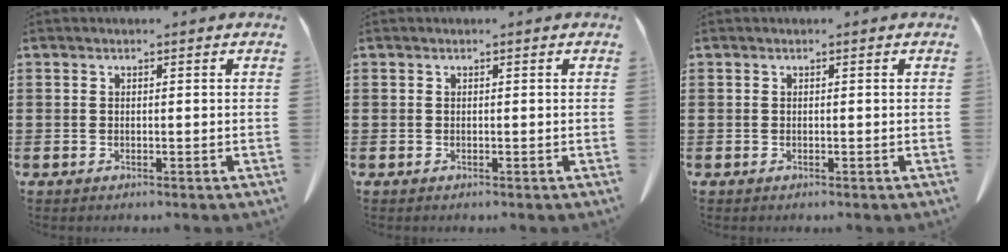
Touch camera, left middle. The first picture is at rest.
{"total": 0.0}
{"total": 0.0}